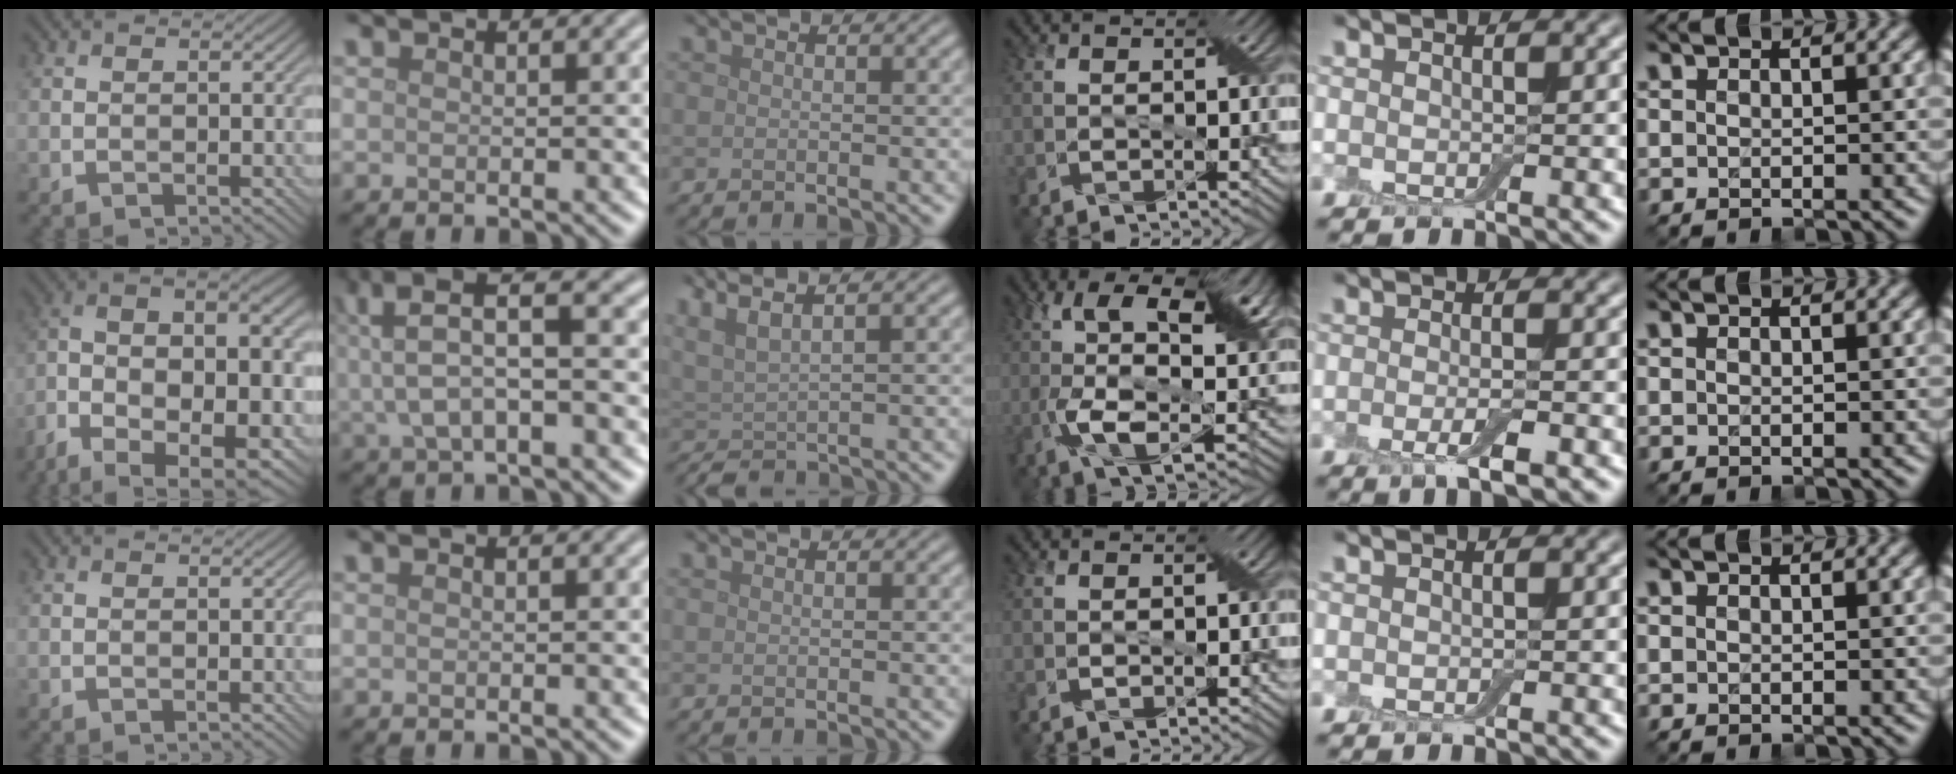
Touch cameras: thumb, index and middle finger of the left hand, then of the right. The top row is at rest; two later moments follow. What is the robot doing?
{"motion": "extract", "object": "backpack"}